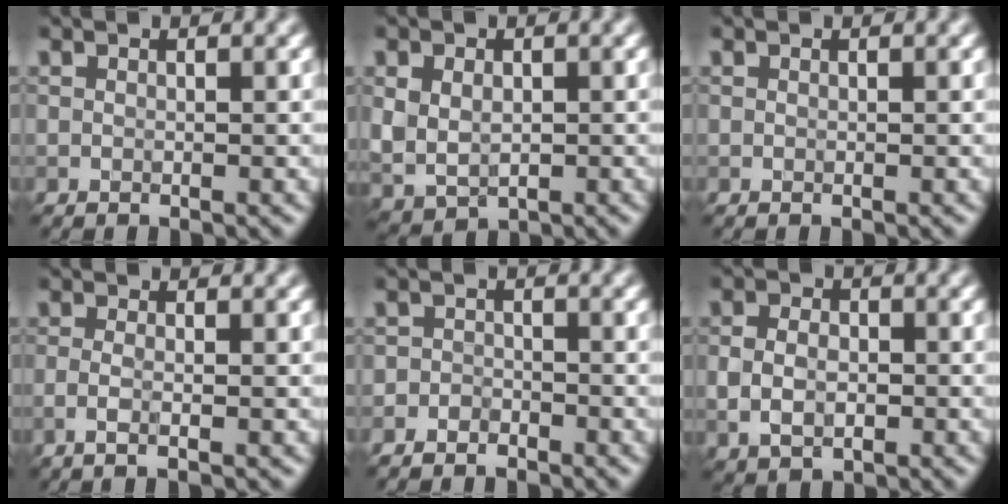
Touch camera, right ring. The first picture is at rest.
{"total": 3.7, "force": [0.3, 2.9, 2.3], "torque": [-0.048, -0.010, 0.015]}
{"total": 0.0}
{"total": 1.7, "force": [-0.4, 0.6, 1.6], "torque": [-0.027, -0.007, -0.014]}
{"total": 2.0, "force": [-1.6, 1.2, 0.1], "torque": [0.017, 0.010, -0.036]}
{"total": 3.8, "force": [-0.4, 2.8, 2.5], "torque": [-0.043, 0.001, -0.008]}